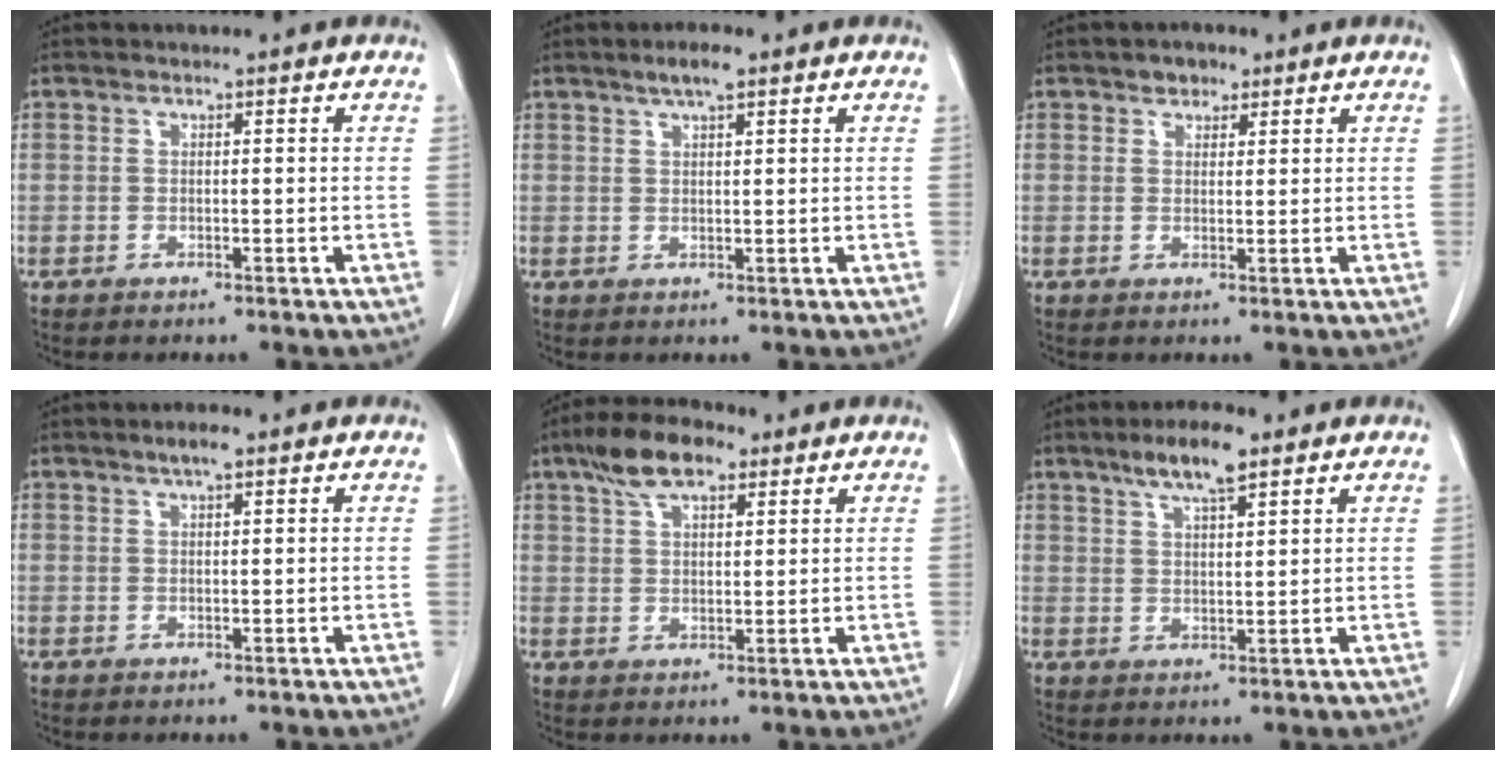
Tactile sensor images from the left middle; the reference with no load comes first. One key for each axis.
{"total": 3.0, "fx": 2.1, "fy": 0.5, "fz": 2.2, "tx": -0.044, "ty": 0.005, "tz": 0.036}
{"total": 2.2, "fx": 1.5, "fy": 1.4, "fz": 0.8, "tx": -0.012, "ty": 0.002, "tz": 0.021}
{"total": 2.2, "fx": 1.5, "fy": 0.3, "fz": 1.5, "tx": -0.032, "ty": 0.004, "tz": 0.024}
{"total": 8.1, "fx": 5.1, "fy": 3.2, "fz": 5.3, "tx": -0.104, "ty": 0.021, "tz": 0.091}
{"total": 6.6, "fx": 4.5, "fy": 1.1, "fz": 4.7, "tx": -0.090, "ty": 0.006, "tz": 0.077}